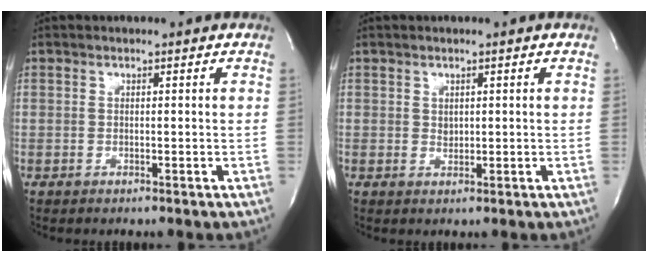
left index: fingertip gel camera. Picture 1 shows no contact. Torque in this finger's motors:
{"motor_torque": [0.02, 0.00, -0.01, -0.01]}